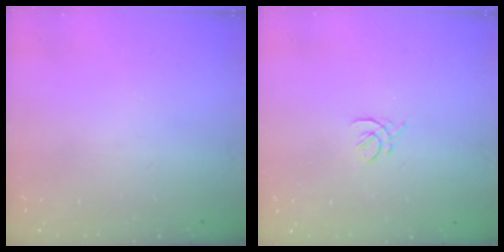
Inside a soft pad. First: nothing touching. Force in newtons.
{"total": 2.0, "press": 1.9, "slide": 0.7}